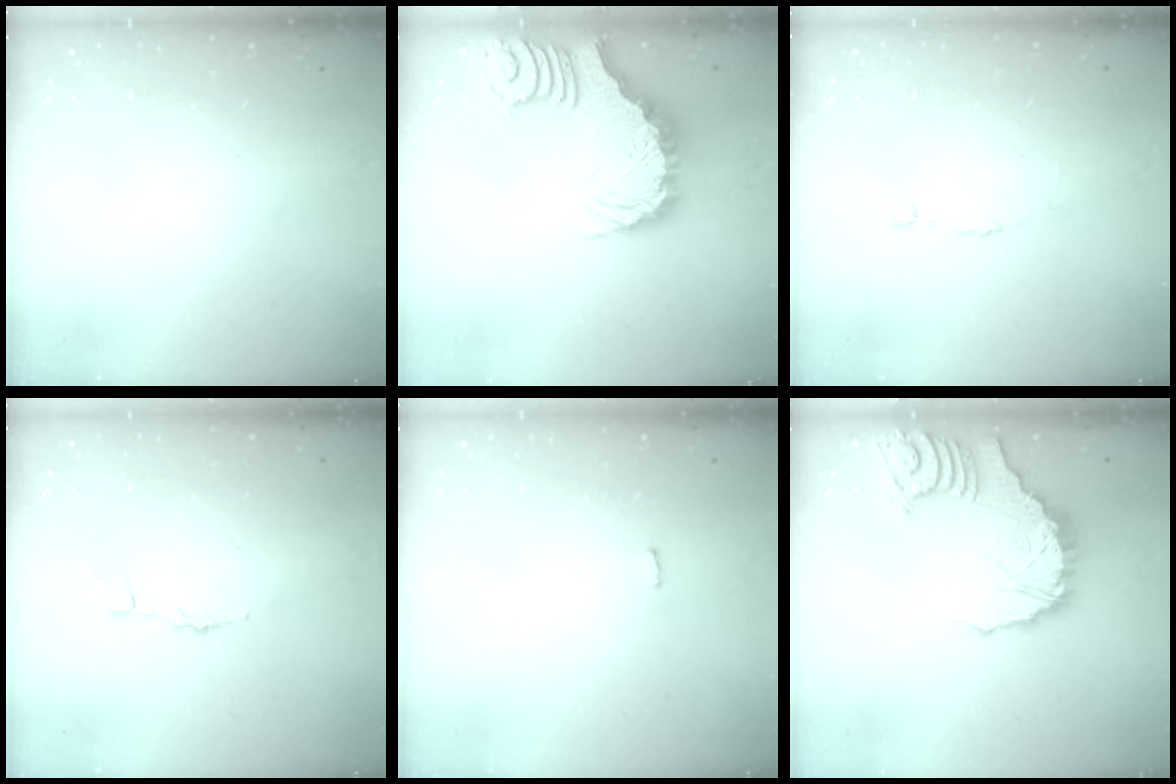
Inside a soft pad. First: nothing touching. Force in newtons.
{"total": 3.7, "press": 3.6, "slide": 0.7}
{"total": 2.2, "press": 2.2, "slide": 0.1}
{"total": 1.6, "press": 1.6, "slide": 0.1}
{"total": 2.5, "press": 2.5, "slide": 0.4}
{"total": 14.2, "press": 14.1, "slide": 2.0}